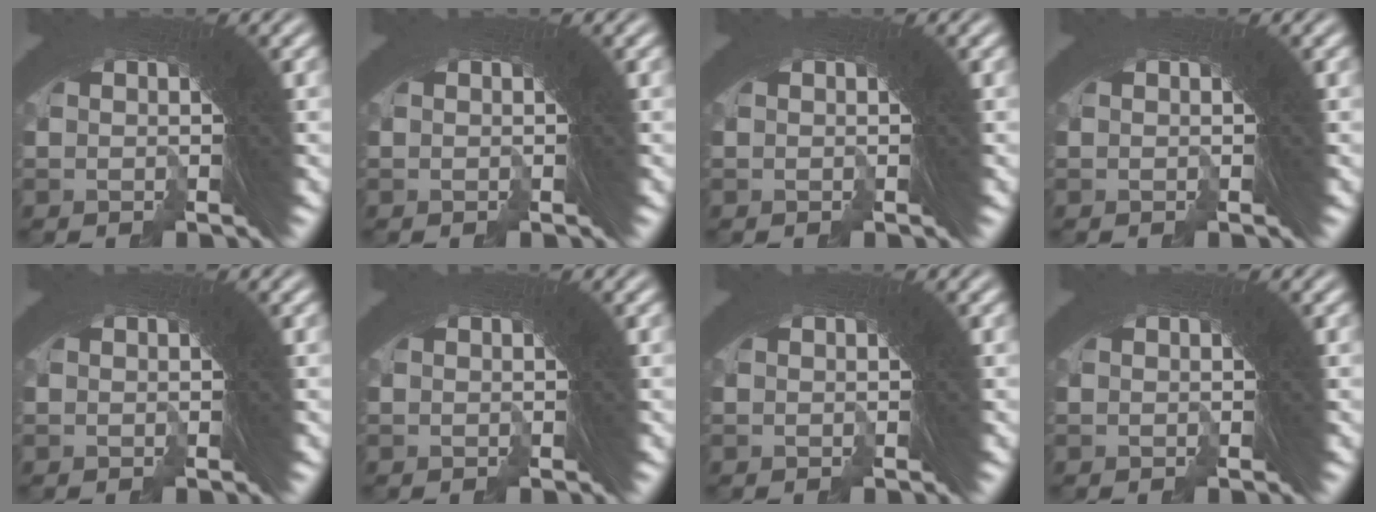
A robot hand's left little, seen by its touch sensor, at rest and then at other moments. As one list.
[{"total": 0.0}, {"total": 0.0}, {"total": 0.0}, {"total": 0.0}, {"total": 0.0}, {"total": 0.0}, {"total": 0.0}]